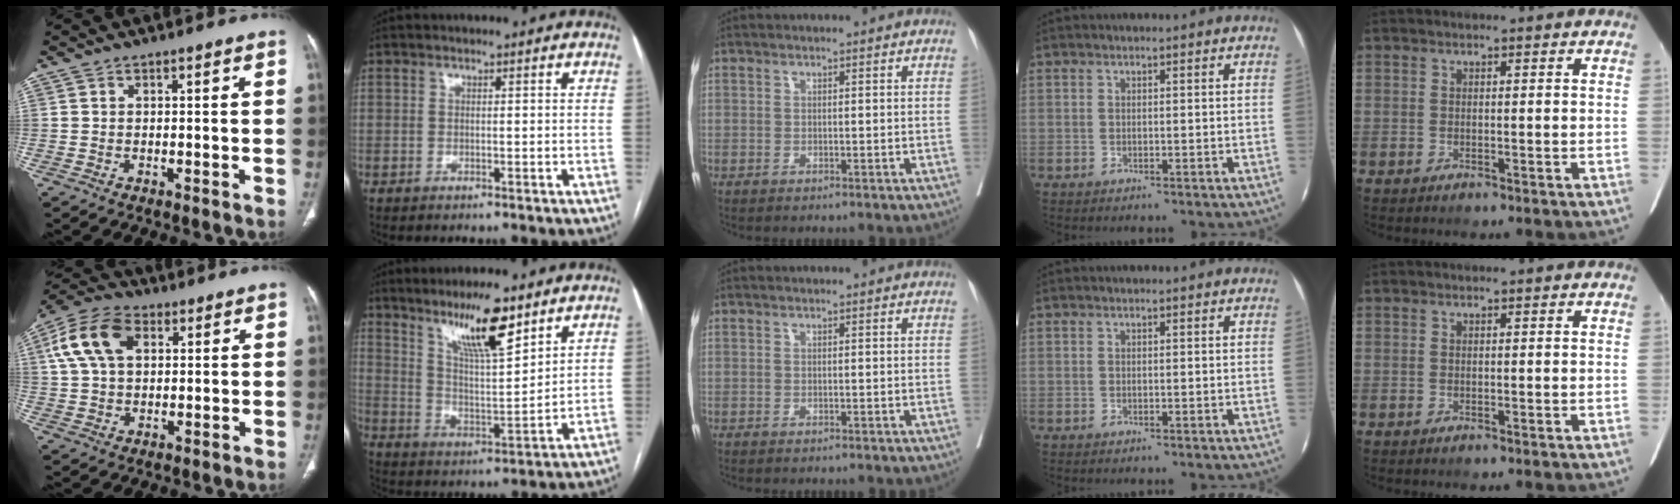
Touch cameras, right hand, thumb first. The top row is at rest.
{"thumb": {"total": 12.3, "force": [3.8, 7.8, 8.7], "torque": [-0.165, 0.016, 0.067]}, "index": {"total": 11.2, "force": [7.8, 1.4, 7.9], "torque": [-0.142, -0.006, 0.143]}, "middle": {"total": 1.5, "force": [-1.3, 0.3, 0.6], "torque": [-0.009, -0.001, -0.017]}}